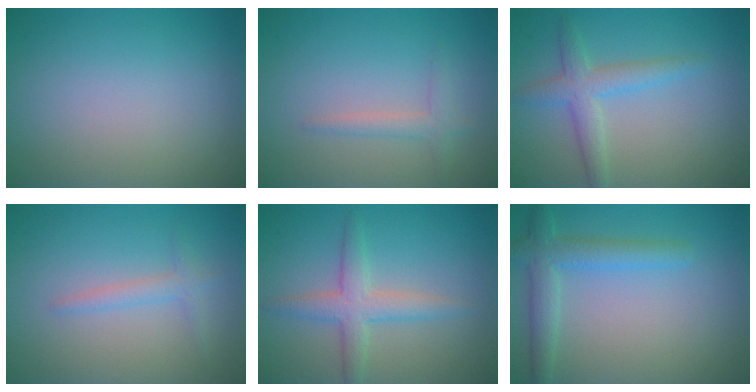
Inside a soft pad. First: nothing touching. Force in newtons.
{"total": 1.6, "press": 1.6, "slide": 0.1}
{"total": 3.2, "press": 3.2, "slide": 0.1}
{"total": 1.6, "press": 1.6, "slide": 0.1}
{"total": 3.3, "press": 3.3, "slide": 0.3}
{"total": 3.4, "press": 3.4, "slide": 0.2}